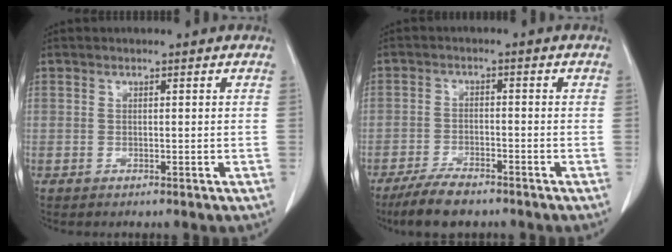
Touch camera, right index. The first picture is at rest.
{"total": 6.3, "force": [-5.1, 2.0, 3.1], "torque": [-0.060, -0.009, -0.091]}